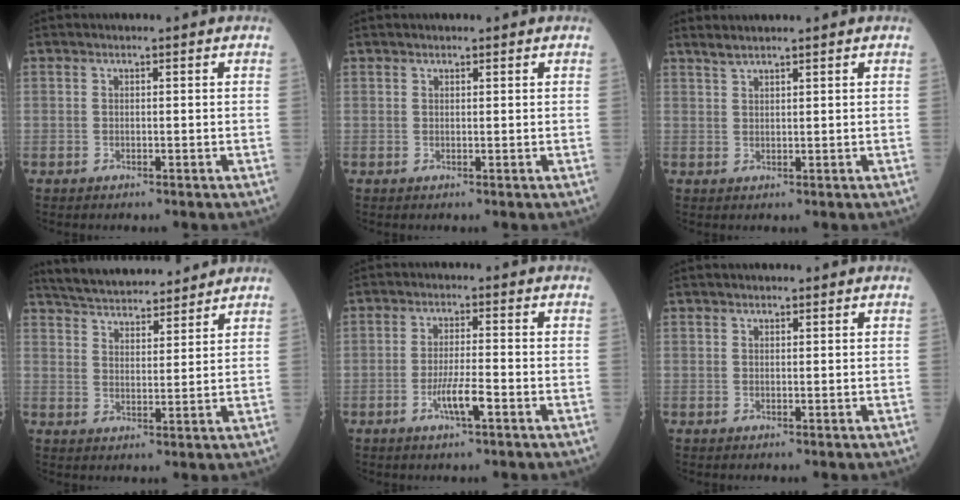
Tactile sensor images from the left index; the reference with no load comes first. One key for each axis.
{"total": 0.6, "fx": 0.5, "fy": 0.3, "fz": 0.1, "tx": -0.006, "ty": 0.010, "tz": 0.010}
{"total": 2.2, "fx": 2.0, "fy": -0.1, "fz": 0.8, "tx": -0.018, "ty": 0.015, "tz": 0.042}
{"total": 13.9, "fx": 12.9, "fy": 2.6, "fz": 4.5, "tx": -0.074, "ty": 0.027, "tz": 0.204}
{"total": 4.3, "fx": -2.0, "fy": 0.2, "fz": 3.8, "tx": -0.074, "ty": -0.004, "tz": -0.040}
{"total": 0.9, "fx": 0.8, "fy": 0.4, "fz": 0.2, "tx": -0.007, "ty": 0.013, "tz": 0.014}